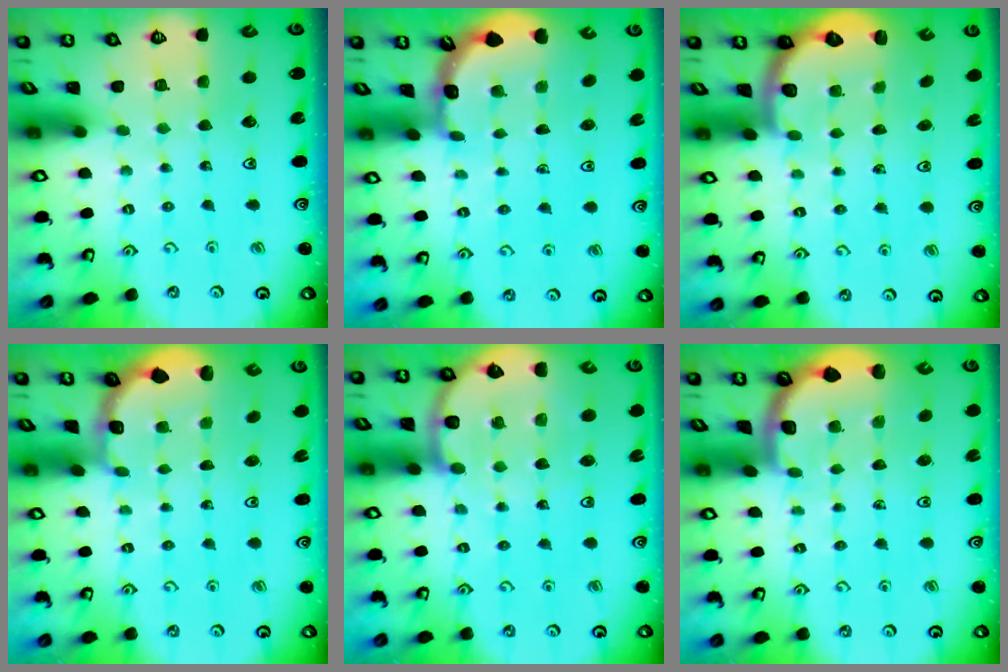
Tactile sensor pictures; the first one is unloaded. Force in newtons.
{"total": 2.2, "press": 2.2, "slide": 0.4}
{"total": 2.5, "press": 2.1, "slide": 1.3}
{"total": 1.8, "press": 1.7, "slide": 0.7}
{"total": 6.9, "press": 6.7, "slide": 1.7}
{"total": 1.7, "press": 1.6, "slide": 0.1}